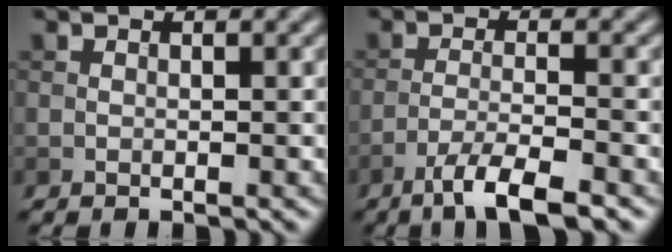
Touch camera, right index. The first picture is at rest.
{"total": 4.7, "force": [-3.2, 0.6, 3.3], "torque": [-0.060, 0.002, -0.063]}